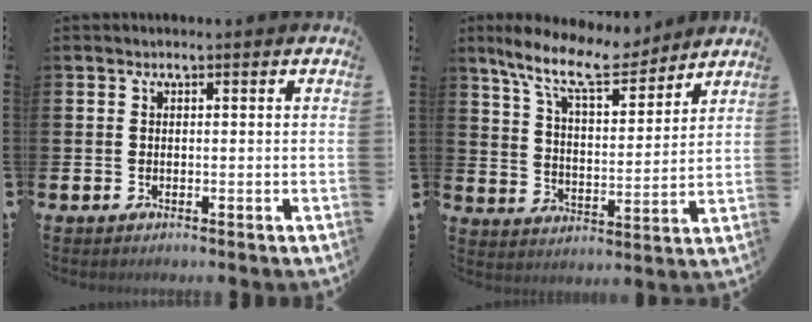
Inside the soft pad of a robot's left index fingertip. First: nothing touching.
{"total": 11.1, "force": [9.6, 2.8, 4.8], "torque": [-0.113, -0.051, 0.171]}